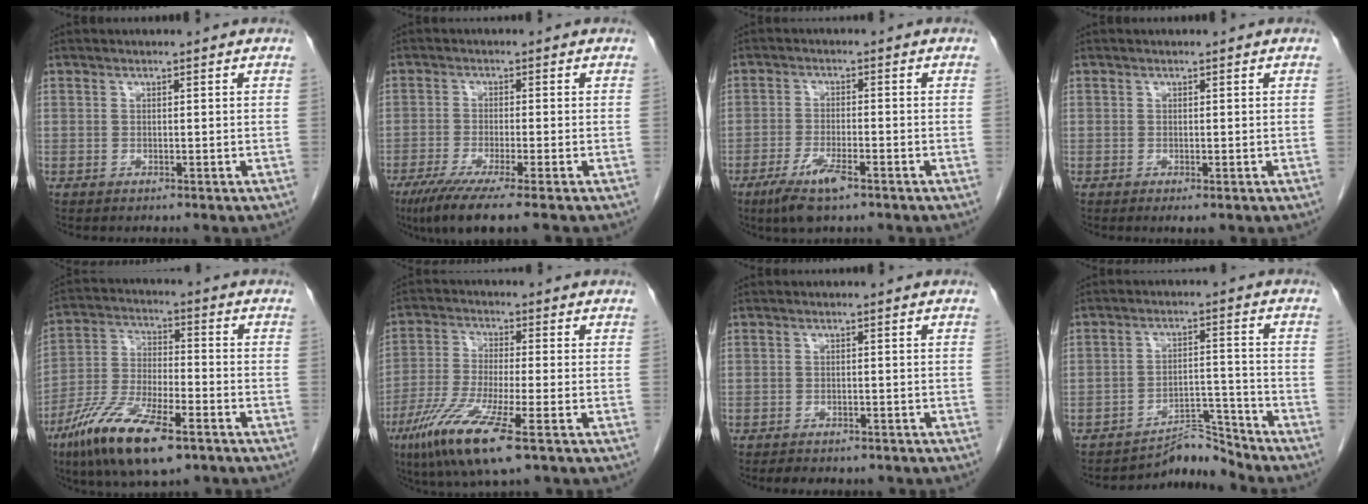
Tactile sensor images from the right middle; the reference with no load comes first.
{"total": 7.9, "force": [-5.6, -0.4, 5.6], "torque": [-0.091, -0.023, -0.094]}
{"total": 5.9, "force": [-3.7, 1.0, 4.5], "torque": [-0.097, -0.012, -0.065]}
{"total": 1.0, "force": [-0.5, 0.3, 0.8], "torque": [-0.011, -0.004, -0.004]}
{"total": 15.0, "force": [-8.9, 3.8, 11.4], "torque": [-0.230, -0.023, -0.158]}
{"total": 11.7, "force": [-6.1, 0.9, 10.0], "torque": [-0.208, -0.031, -0.112]}
{"total": 4.8, "force": [-3.9, 2.0, 1.9], "torque": [-0.029, -0.005, -0.046]}
{"total": 5.2, "force": [-5.1, 0.2, -0.7], "torque": [0.015, 0.023, -0.080]}